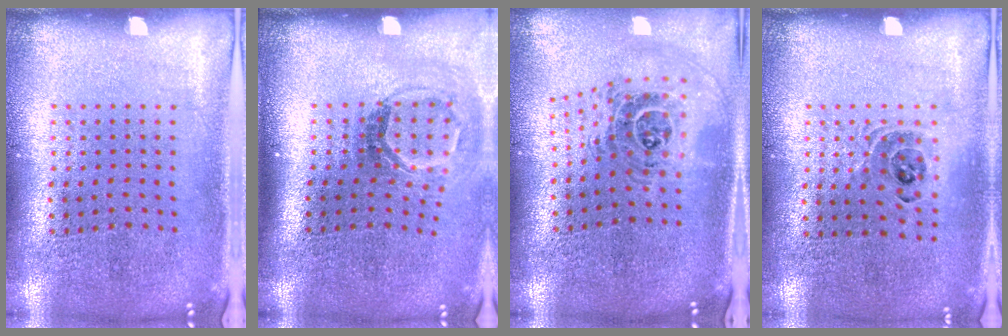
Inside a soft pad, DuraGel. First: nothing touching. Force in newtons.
{"total": 1.7, "press": 1.2, "slide": 1.3}
{"total": 1.3, "press": 1.2, "slide": 0.6}
{"total": 0.9, "press": 0.9, "slide": 0.2}